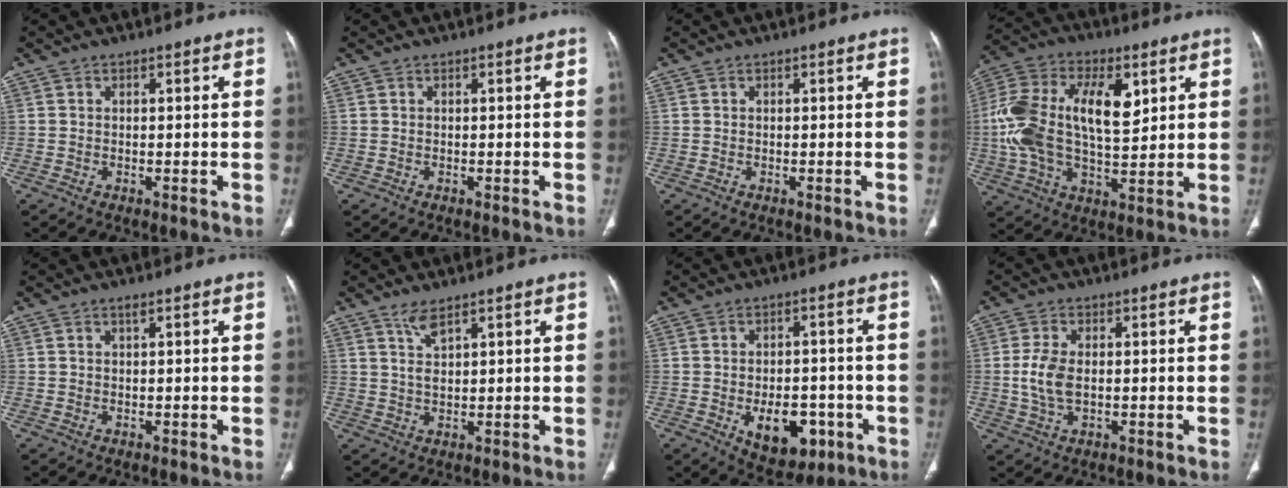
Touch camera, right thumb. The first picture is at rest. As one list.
[{"total": 0.0}, {"total": 0.0}, {"total": 19.9, "force": [3.9, 10.5, 16.5], "torque": [-0.312, 0.009, 0.064]}, {"total": 0.7, "force": [0.4, 0.2, 0.5], "torque": [-0.011, 0.001, 0.008]}, {"total": 3.2, "force": [2.3, 0.7, 2.1], "torque": [-0.038, -0.012, 0.052]}, {"total": 11.3, "force": [-3.8, 6.9, 8.0], "torque": [-0.083, 0.016, -0.039]}, {"total": 6.0, "force": [0.0, 3.5, 5.0], "torque": [-0.114, 0.001, 0.001]}]